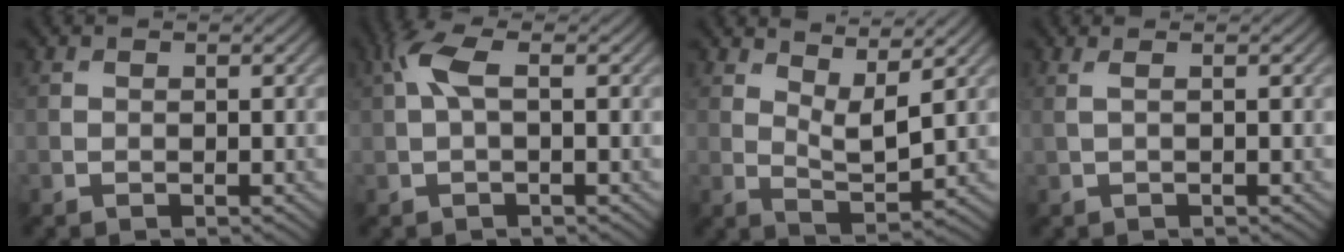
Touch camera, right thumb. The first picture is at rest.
{"total": 3.5, "force": [0.6, 1.1, 3.3], "torque": [-0.078, 0.014, 0.008]}
{"total": 5.2, "force": [3.7, 1.4, 3.5], "torque": [-0.066, -0.013, 0.068]}
{"total": 1.4, "force": [0.4, 0.4, 1.3], "torque": [-0.022, 0.002, 0.000]}